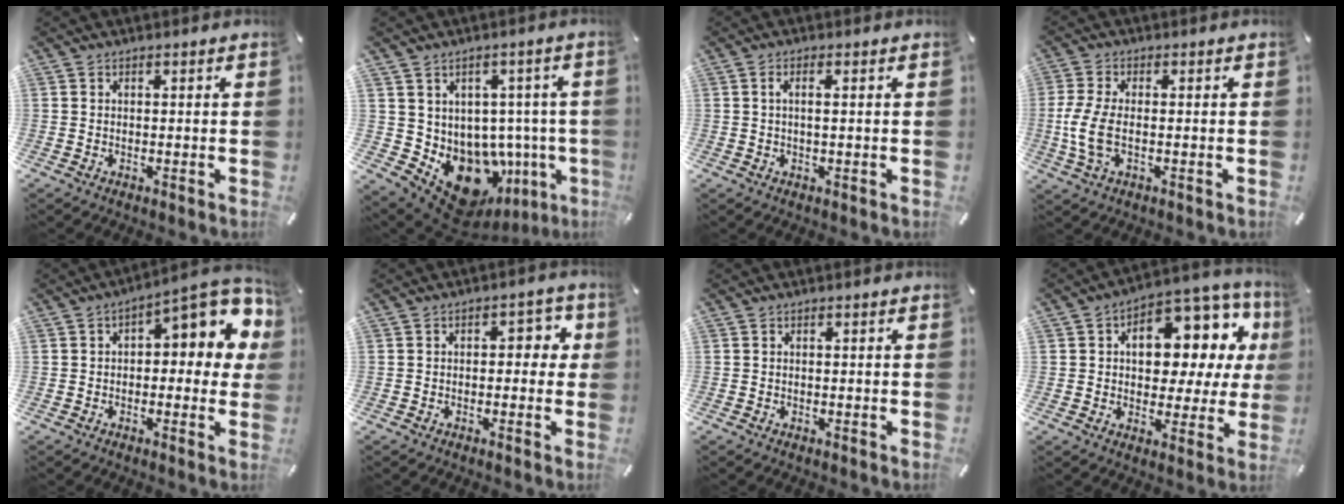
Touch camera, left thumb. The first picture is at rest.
{"total": 11.5, "force": [-4.7, 8.2, 6.6], "torque": [-0.108, -0.019, -0.062]}
{"total": 2.2, "force": [0.2, 0.3, 2.1], "torque": [-0.041, -0.002, 0.003]}
{"total": 7.7, "force": [-1.0, 3.3, 6.9], "torque": [-0.154, -0.011, -0.018]}
{"total": 11.0, "force": [4.1, 5.1, 8.9], "torque": [-0.099, -0.041, 0.064]}
{"total": 4.7, "force": [0.0, 3.1, 3.6], "torque": [-0.040, 0.004, -0.011]}
{"total": 0.0}
{"total": 13.5, "force": [3.7, 8.7, 9.7], "torque": [-0.125, -0.032, 0.062]}